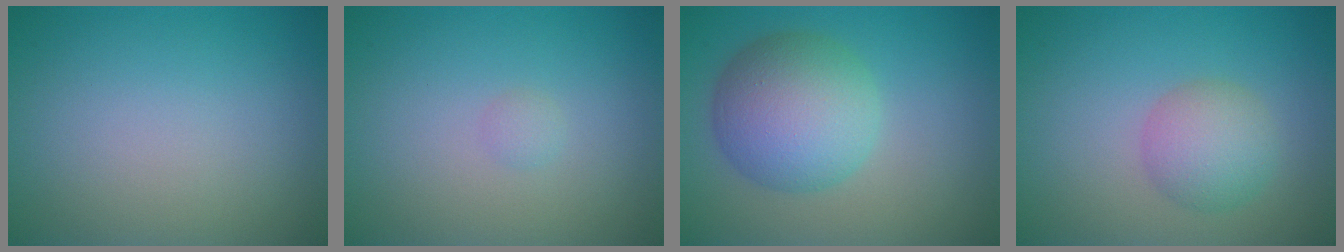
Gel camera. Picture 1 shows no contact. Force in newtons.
{"total": 0.6, "press": 0.6, "slide": 0.0}
{"total": 7.1, "press": 7.1, "slide": 0.1}
{"total": 3.5, "press": 3.5, "slide": 0.1}